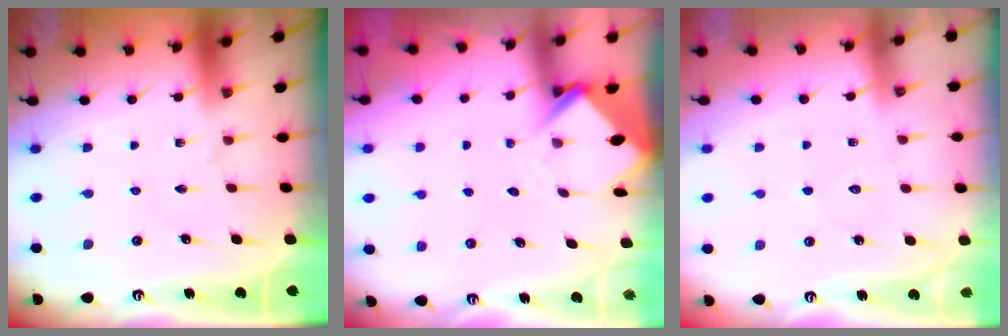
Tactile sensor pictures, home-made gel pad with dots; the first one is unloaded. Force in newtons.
{"total": 3.9, "press": 3.9, "slide": 0.1}
{"total": 4.1, "press": 4.0, "slide": 0.5}